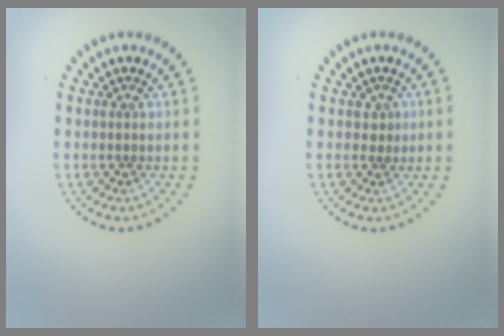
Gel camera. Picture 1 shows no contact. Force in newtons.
{"total": 0.9, "press": 0.8, "slide": 0.4}